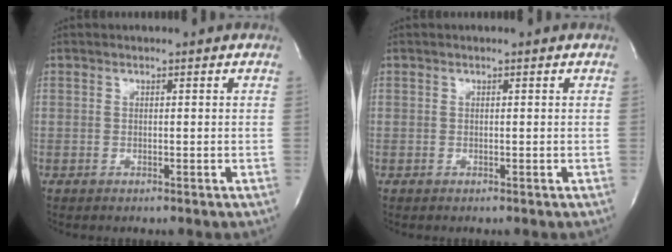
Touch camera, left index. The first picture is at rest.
{"total": 0.0}